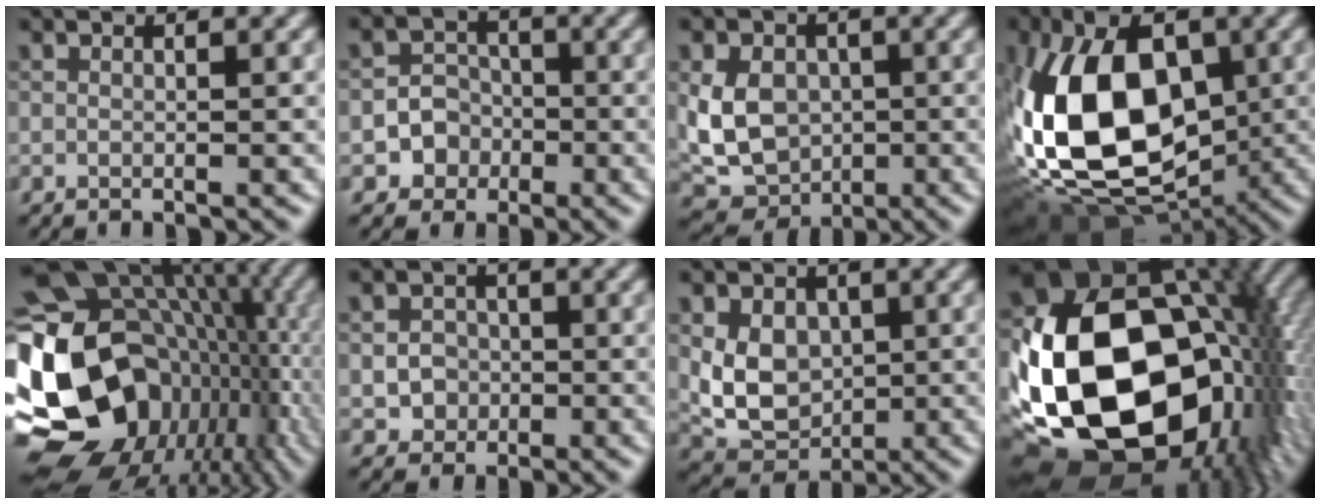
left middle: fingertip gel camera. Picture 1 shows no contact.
{"total": 3.4, "force": [-1.3, 3.0, 0.7], "torque": [0.018, 0.009, -0.037]}
{"total": 6.3, "force": [-0.1, 5.0, 3.9], "torque": [-0.077, -0.008, -0.003]}
{"total": 17.1, "force": [-0.9, 10.4, 13.6], "torque": [-0.266, 0.003, -0.032]}
{"total": 19.4, "force": [-3.5, 14.4, 12.6], "torque": [-0.222, -0.005, -0.036]}
{"total": 2.3, "force": [-0.6, 2.1, 0.7], "torque": [0.000, 0.002, -0.016]}
{"total": 5.5, "force": [0.4, 4.3, 3.5], "torque": [-0.065, -0.007, 0.007]}
{"total": 21.8, "force": [-2.3, 15.0, 15.6], "torque": [-0.317, -0.030, -0.010]}